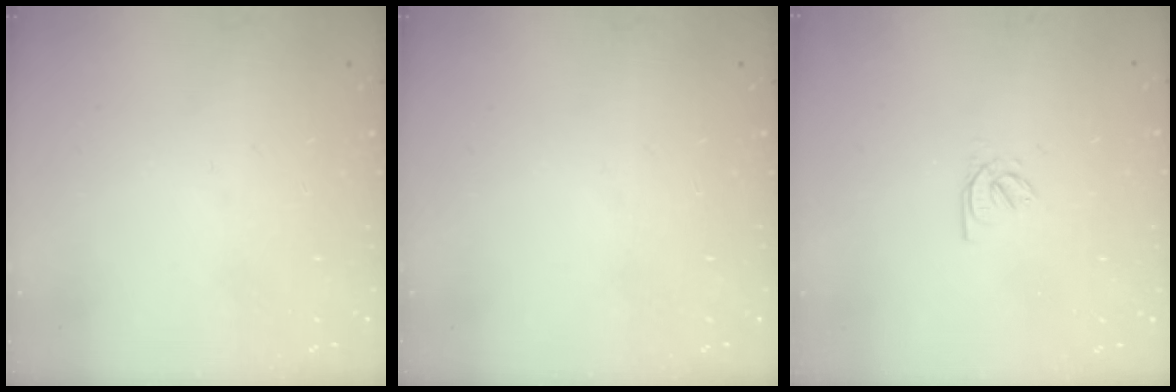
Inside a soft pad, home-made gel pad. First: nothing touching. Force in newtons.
{"total": 0.0}
{"total": 2.0, "press": 2.0, "slide": 0.4}